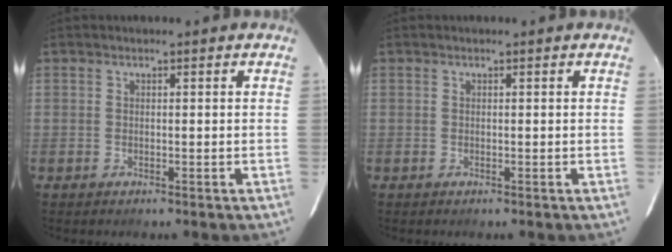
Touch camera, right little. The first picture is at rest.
{"total": 0.0}